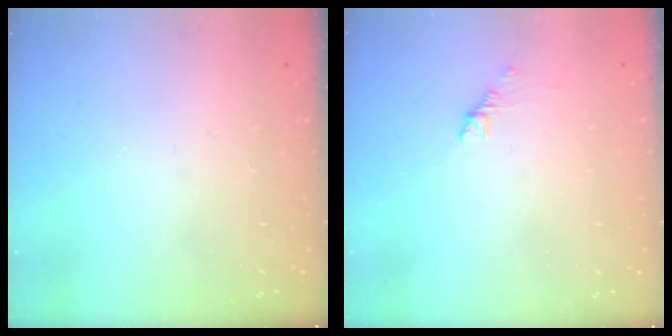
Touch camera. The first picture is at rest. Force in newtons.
{"total": 1.1, "press": 1.0, "slide": 0.5}